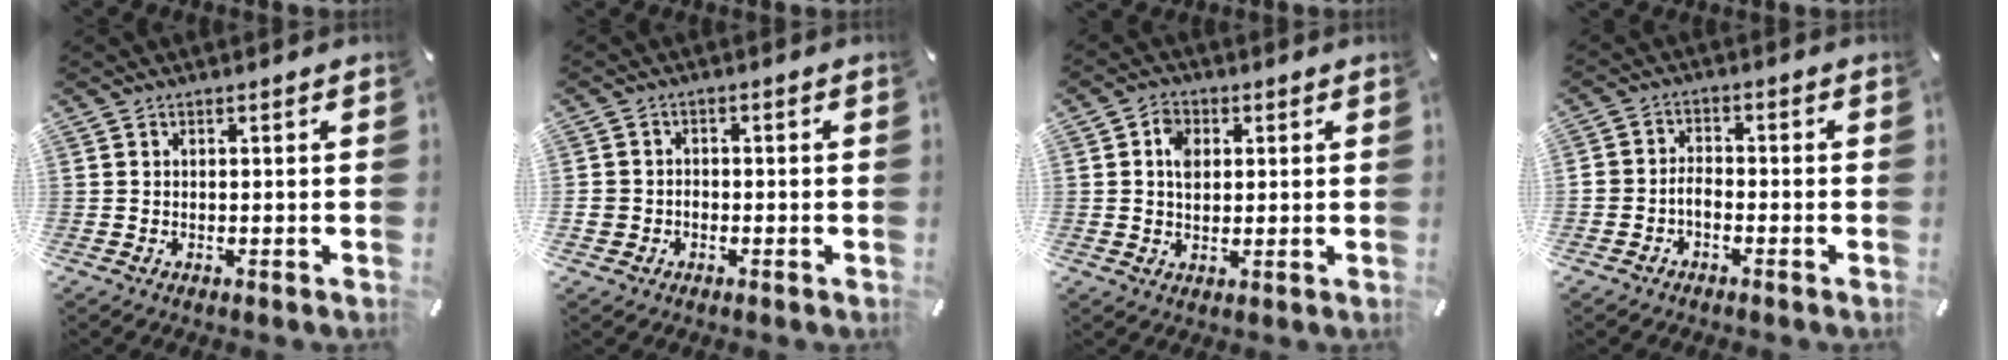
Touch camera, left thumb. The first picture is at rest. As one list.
[{"total": 3.4, "force": [-1.3, 3.0, 0.9], "torque": [-0.015, 0.008, -0.025]}, {"total": 5.1, "force": [1.0, 4.1, 2.9], "torque": [-0.047, 0.004, 0.015]}, {"total": 3.4, "force": [-1.9, 2.3, 1.7], "torque": [-0.037, 0.010, -0.039]}]